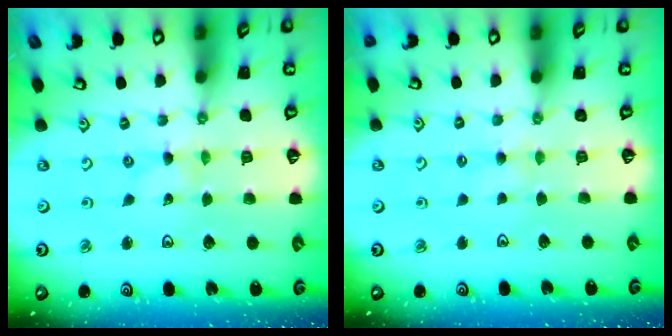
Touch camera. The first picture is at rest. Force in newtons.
{"total": 1.6, "press": 1.5, "slide": 0.4}